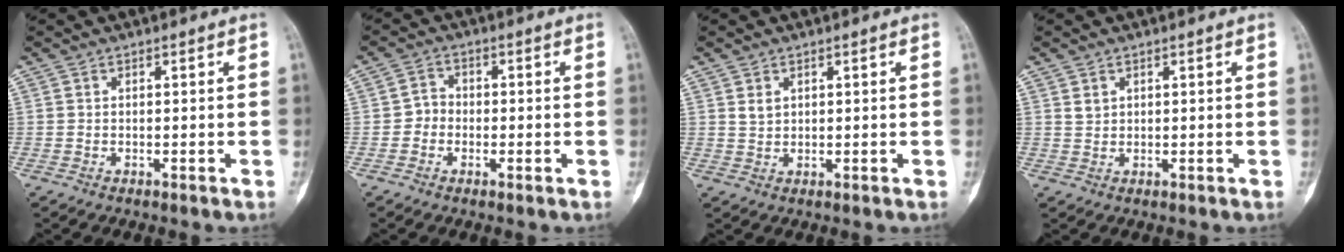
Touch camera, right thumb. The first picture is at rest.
{"total": 3.2, "force": [-0.7, 2.9, 1.0], "torque": [0.005, 0.011, -0.023]}
{"total": 1.8, "force": [0.9, 1.3, 0.9], "torque": [-0.011, -0.005, 0.020]}
{"total": 1.4, "force": [0.8, 1.1, 0.5], "torque": [0.000, -0.005, 0.016]}